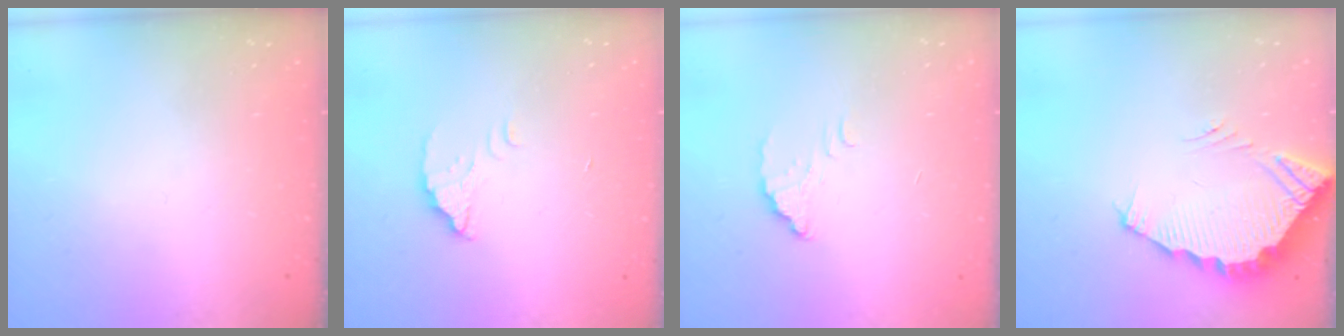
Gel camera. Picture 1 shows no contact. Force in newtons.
{"total": 2.4, "press": 2.4, "slide": 0.1}
{"total": 2.2, "press": 2.2, "slide": 0.1}
{"total": 3.7, "press": 3.6, "slide": 0.2}